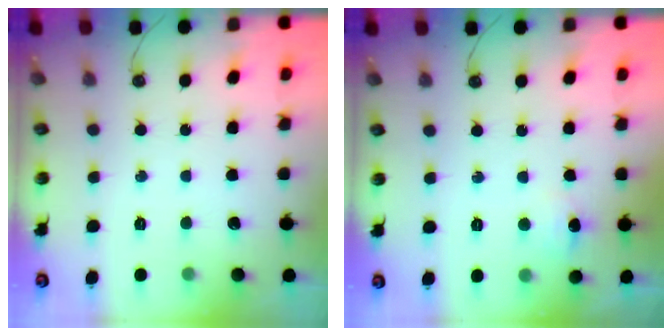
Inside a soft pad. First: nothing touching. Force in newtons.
{"total": 3.7, "press": 3.7, "slide": 0.4}